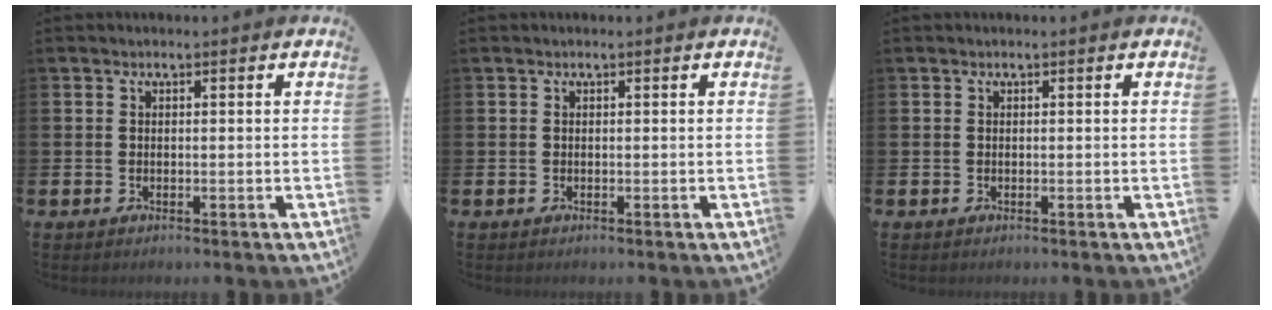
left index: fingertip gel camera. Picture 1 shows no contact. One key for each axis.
{"total": 0.0}
{"total": 0.0}